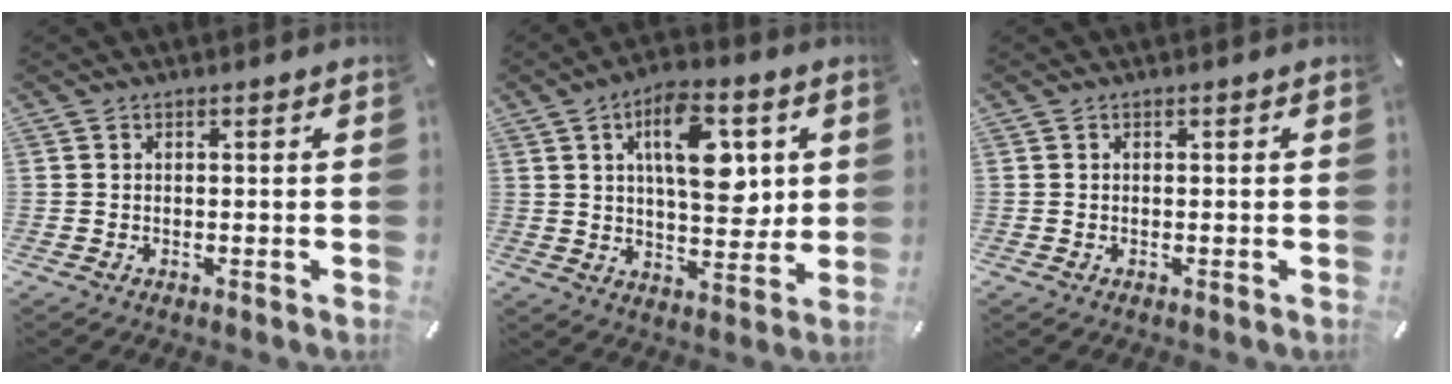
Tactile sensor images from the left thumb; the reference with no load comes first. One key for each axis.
{"total": 15.5, "fx": 5.0, "fy": 7.9, "fz": 12.3, "tx": -0.180, "ty": -0.009, "tz": 0.080}
{"total": 0.0}